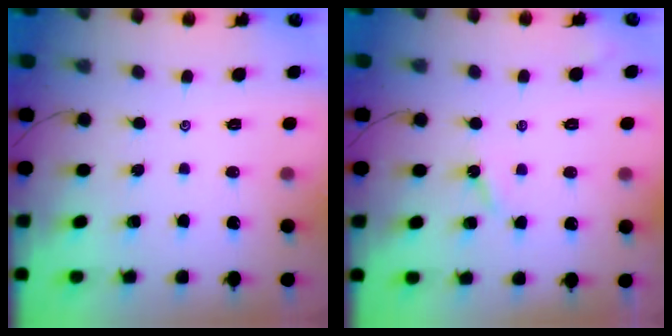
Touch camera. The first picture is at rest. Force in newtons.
{"total": 3.4, "press": 3.4, "slide": 0.5}